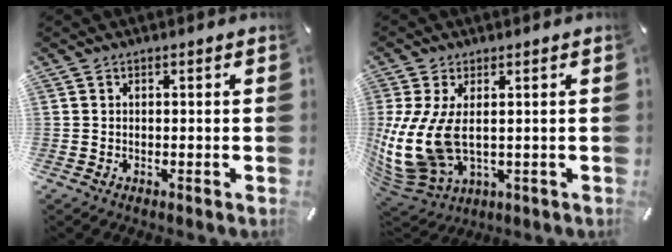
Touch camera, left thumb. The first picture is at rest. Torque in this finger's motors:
{"motor_torque": [0.41, 1.37, 2.53, -0.24, 0.89]}